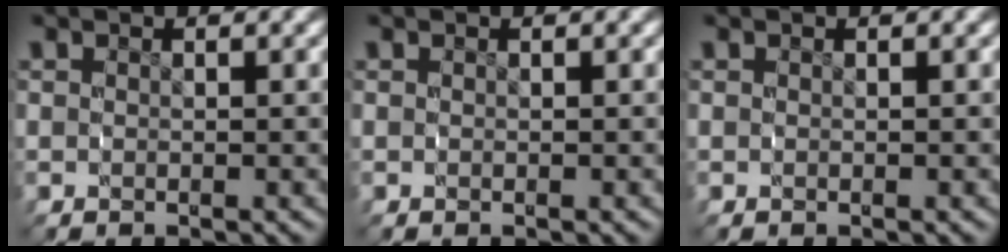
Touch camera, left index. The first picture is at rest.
{"total": 0.0}
{"total": 0.0}